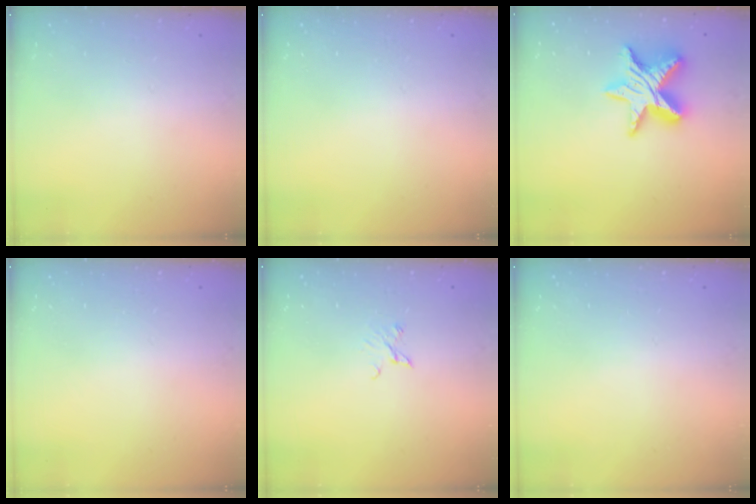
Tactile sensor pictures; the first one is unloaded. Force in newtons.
{"total": 0.0}
{"total": 14.8, "press": 14.8, "slide": 0.8}
{"total": 0.0}
{"total": 2.1, "press": 2.1, "slide": 0.3}
{"total": 0.0}